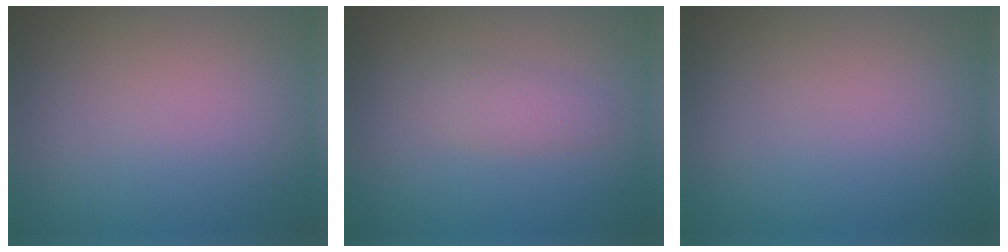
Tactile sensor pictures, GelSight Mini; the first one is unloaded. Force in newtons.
{"total": 1.8, "press": 1.8, "slide": 0.0}
{"total": 0.0}